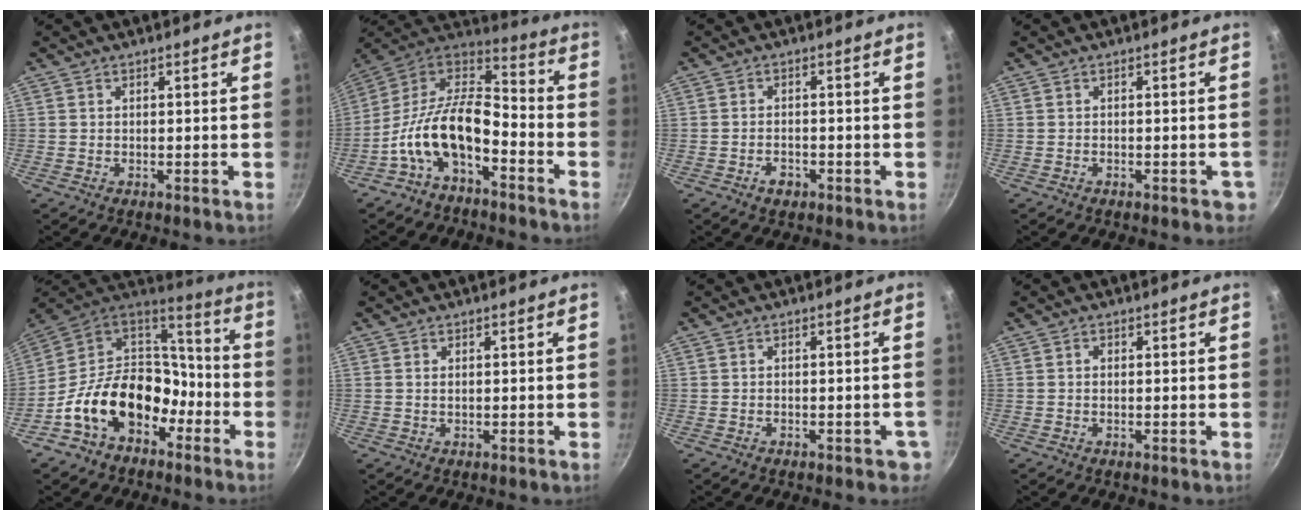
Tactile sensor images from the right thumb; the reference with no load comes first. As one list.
[{"total": 15.1, "force": [-6.4, 7.5, 11.4], "torque": [-0.213, 0.068, -0.133]}, {"total": 2.6, "force": [-1.5, 1.6, 1.3], "torque": [-0.017, 0.016, -0.023]}, {"total": 1.4, "force": [-1.1, 0.3, 0.8], "torque": [0.007, 0.013, -0.003]}, {"total": 19.5, "force": [-8.2, 13.5, 11.4], "torque": [-0.159, 0.077, -0.143]}, {"total": 0.7, "force": [0.2, 0.3, 0.6], "torque": [-0.010, 0.000, 0.002]}, {"total": 1.5, "force": [-1.2, 0.6, 0.8], "torque": [0.009, 0.017, 0.000]}, {"total": 0.6, "force": [0.0, 0.5, 0.4], "torque": [-0.006, 0.004, -0.001]}]